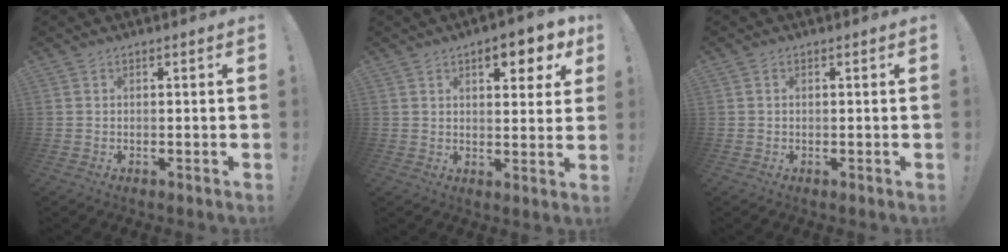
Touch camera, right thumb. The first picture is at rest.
{"total": 8.4, "force": [4.4, 3.6, 6.2], "torque": [-0.069, -0.020, 0.070]}
{"total": 0.6, "force": [0.0, 0.4, 0.4], "torque": [-0.009, 0.003, 0.000]}